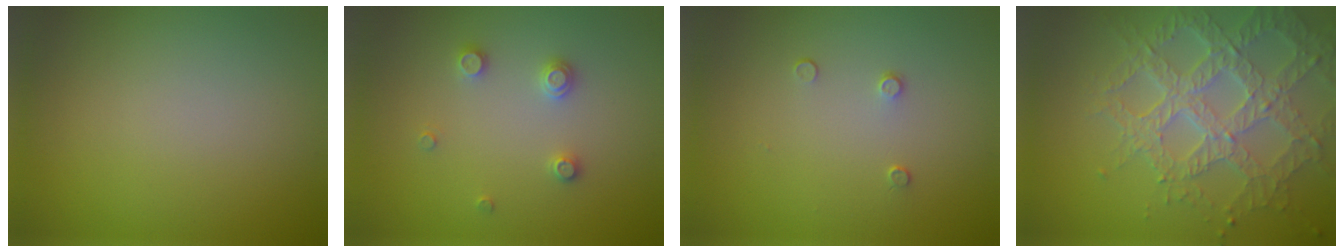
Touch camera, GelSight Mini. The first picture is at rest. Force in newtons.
{"total": 1.8, "press": 1.7, "slide": 0.3}
{"total": 0.8, "press": 0.4, "slide": 0.6}
{"total": 7.2, "press": 5.3, "slide": 4.9}